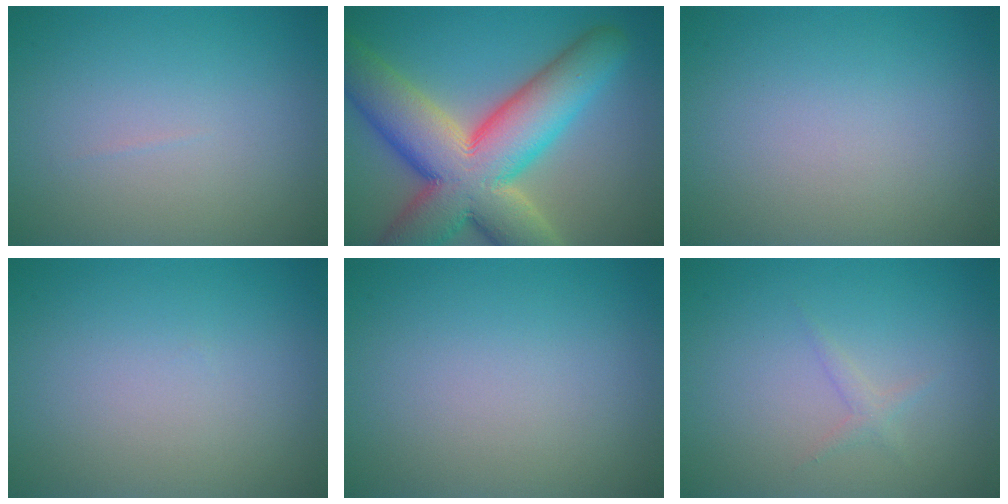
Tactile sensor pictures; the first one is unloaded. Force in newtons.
{"total": 14.4, "press": 14.3, "slide": 1.3}
{"total": 0.0}
{"total": 0.0}
{"total": 0.0}
{"total": 0.9, "press": 0.9, "slide": 0.0}